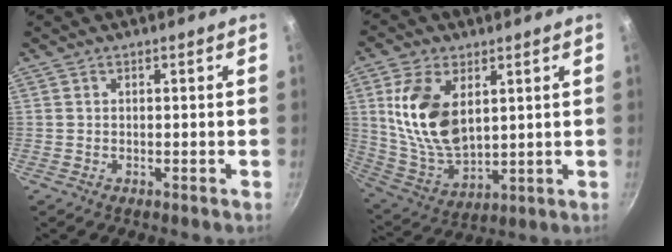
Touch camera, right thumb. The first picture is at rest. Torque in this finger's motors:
{"motor_torque": [-1.07, 1.85, 1.49, 0.28, 0.47]}